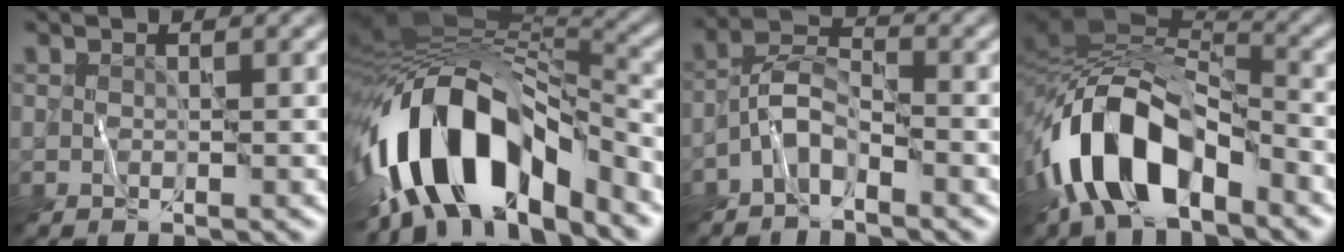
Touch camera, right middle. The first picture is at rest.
{"total": 14.8, "force": [-6.4, 7.6, 11.0], "torque": [-0.193, 0.005, -0.115]}
{"total": 3.3, "force": [-2.3, 1.2, 2.0], "torque": [-0.033, 0.014, -0.055]}
{"total": 12.2, "force": [-5.5, 6.2, 9.0], "torque": [-0.159, 0.001, -0.104]}